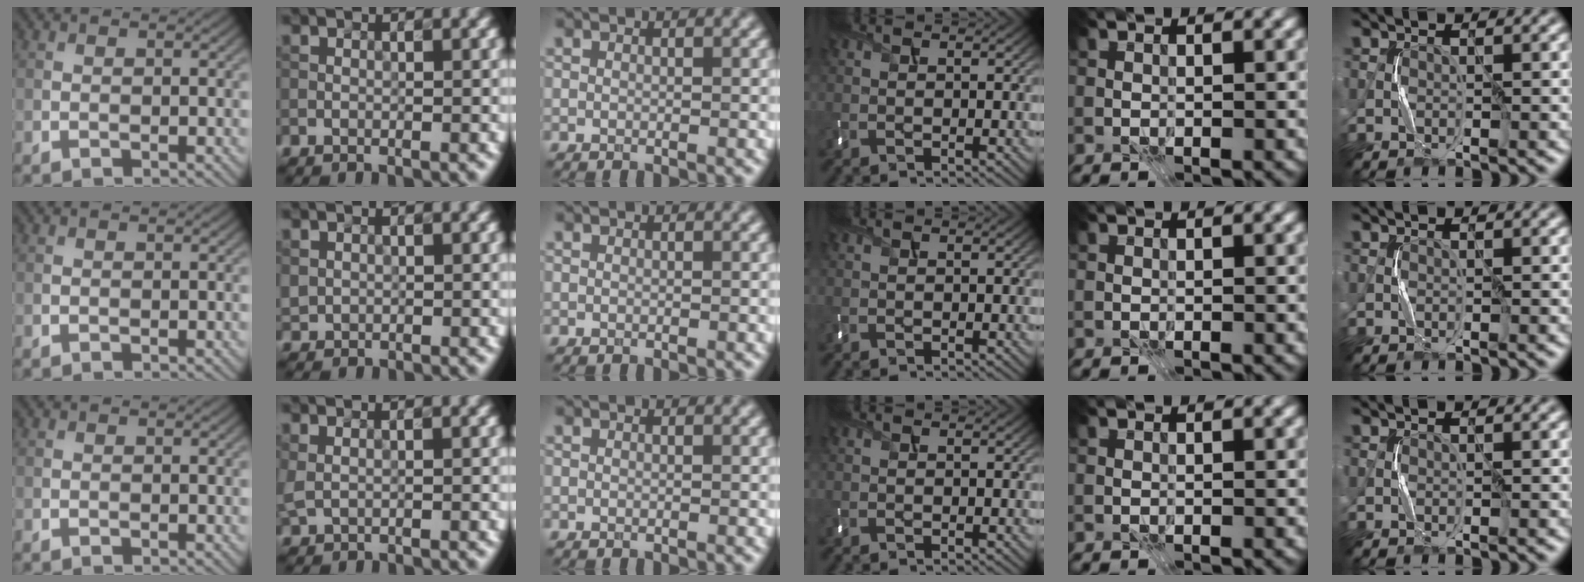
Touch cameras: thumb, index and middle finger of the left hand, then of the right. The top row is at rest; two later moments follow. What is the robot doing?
{"motion": "press", "object": "mouse"}